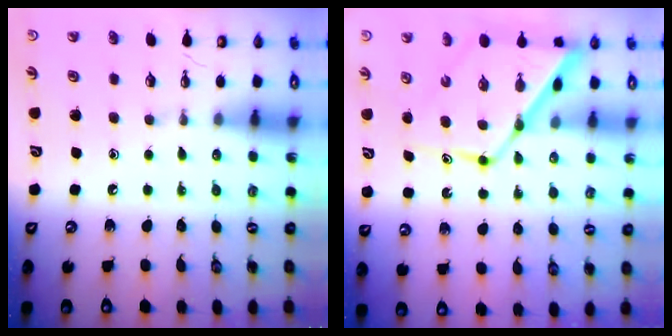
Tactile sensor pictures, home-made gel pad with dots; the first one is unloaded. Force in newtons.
{"total": 14.0, "press": 13.9, "slide": 1.2}